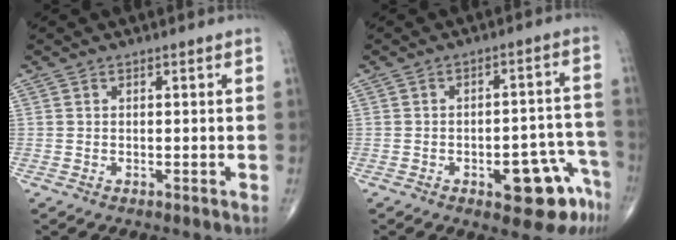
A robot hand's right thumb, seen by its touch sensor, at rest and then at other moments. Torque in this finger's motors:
{"motor_torque": [1.07, 0.88, 0.42, -0.61, 0.18]}